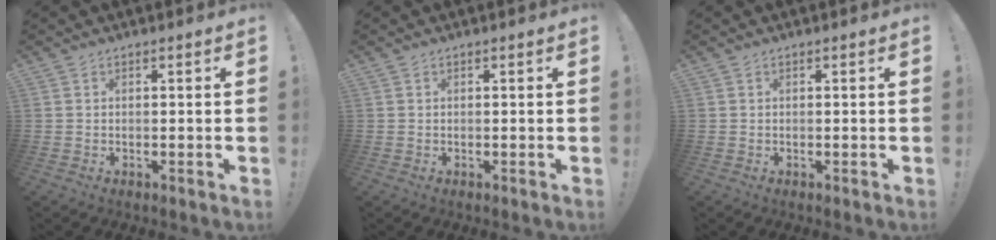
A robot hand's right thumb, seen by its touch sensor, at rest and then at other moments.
{"total": 0.0}
{"total": 0.0}